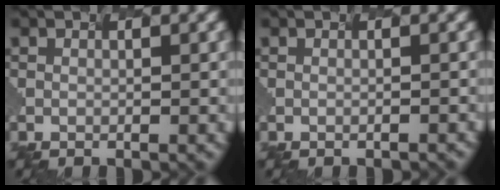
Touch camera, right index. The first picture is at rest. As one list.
[{"total": 0.9, "force": [-0.1, 0.5, 0.7], "torque": [0.006, 0.008, -0.001]}]